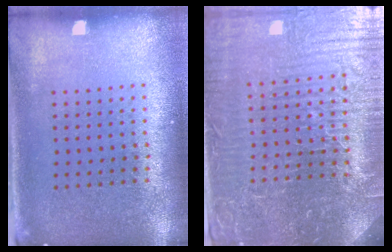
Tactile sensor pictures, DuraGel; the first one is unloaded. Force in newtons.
{"total": 5.9, "press": 5.4, "slide": 2.3}